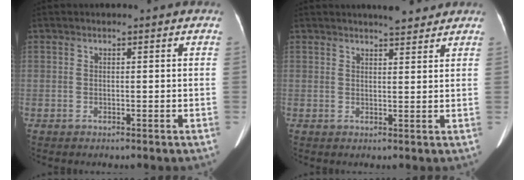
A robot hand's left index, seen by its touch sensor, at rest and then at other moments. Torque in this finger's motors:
{"motor_torque": [0.52, -0.53, 0.01, 0.04]}